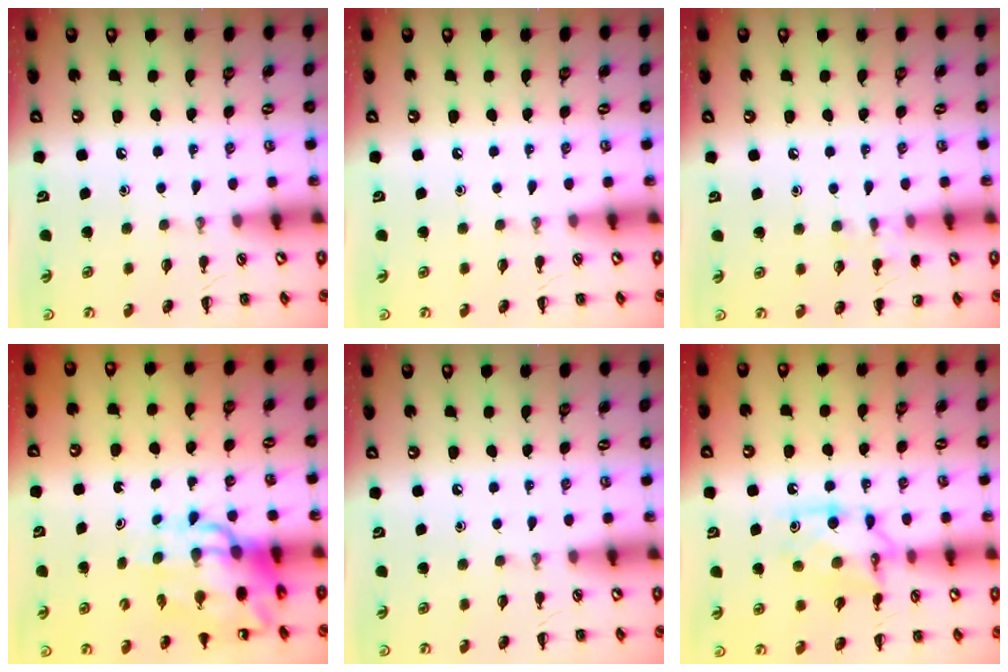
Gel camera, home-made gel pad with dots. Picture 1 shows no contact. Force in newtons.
{"total": 0.0}
{"total": 5.9, "press": 5.6, "slide": 1.9}
{"total": 12.5, "press": 12.0, "slide": 3.5}
{"total": 0.0}
{"total": 8.6, "press": 8.6, "slide": 0.9}